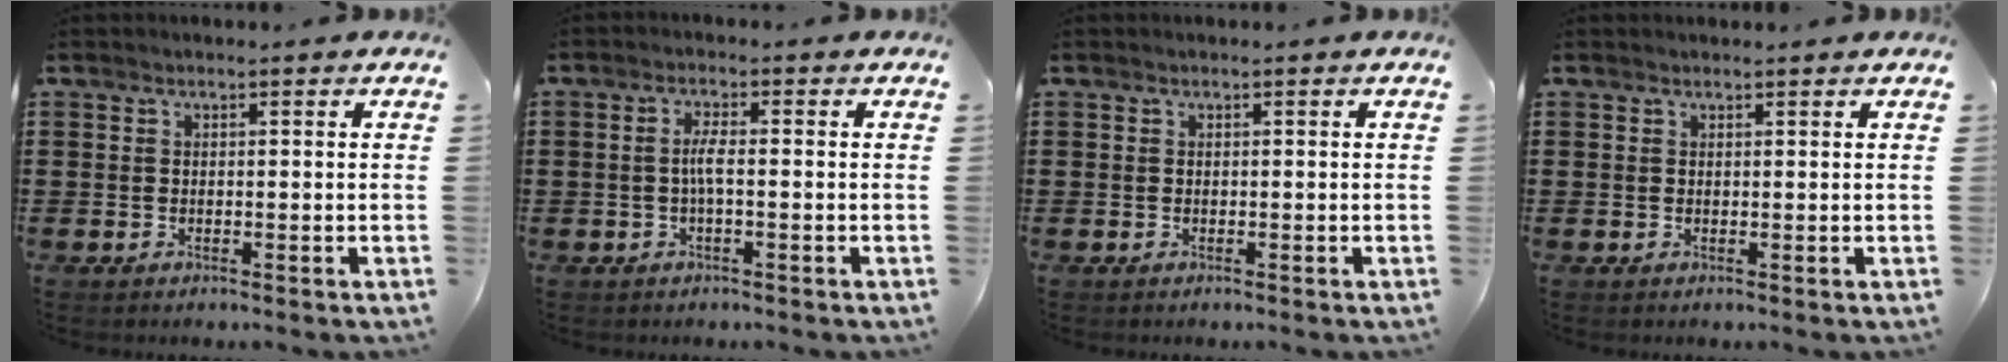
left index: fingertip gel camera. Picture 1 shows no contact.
{"total": 2.7, "force": [-0.4, 0.4, 2.7], "torque": [-0.057, -0.002, -0.010]}
{"total": 0.0}
{"total": 0.5, "force": [0.5, 0.1, 0.1], "torque": [-0.004, 0.000, 0.010]}